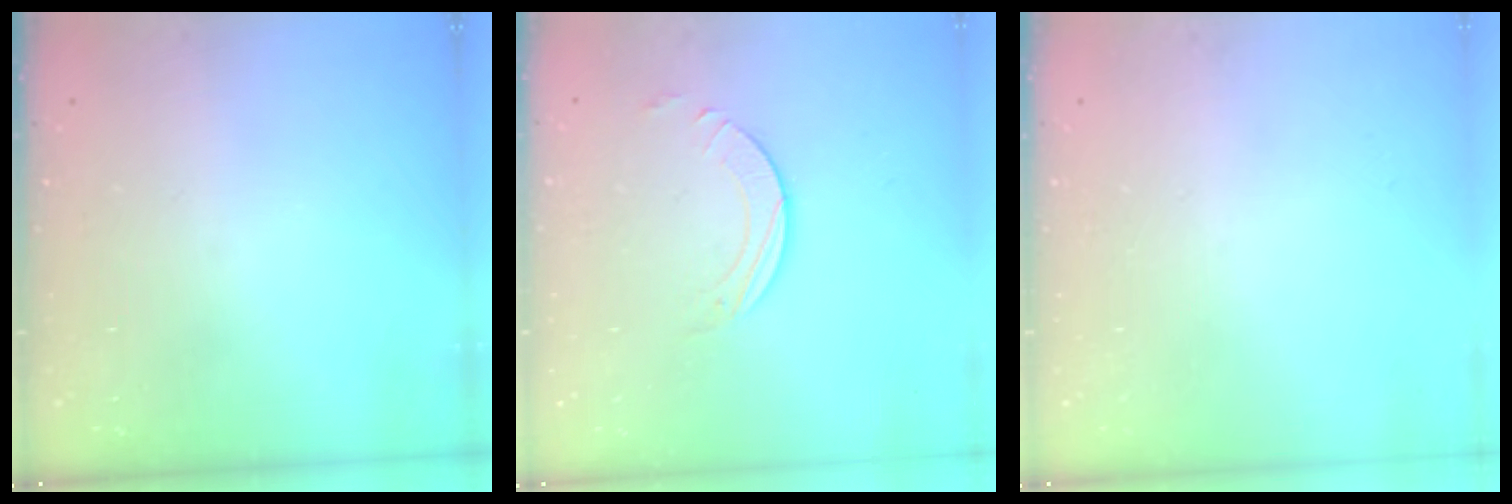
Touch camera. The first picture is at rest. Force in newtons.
{"total": 2.7, "press": 2.7, "slide": 0.2}
{"total": 0.0}